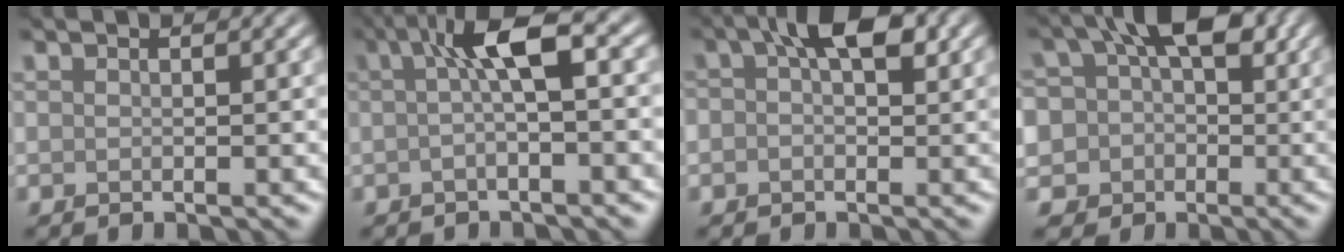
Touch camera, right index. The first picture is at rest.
{"total": 4.7, "force": [0.6, 1.0, 4.6], "torque": [-0.077, 0.021, 0.002]}
{"total": 4.8, "force": [1.5, 2.5, 3.8], "torque": [-0.050, 0.014, 0.009]}
{"total": 10.3, "force": [0.1, 9.0, 5.0], "torque": [-0.062, 0.026, -0.041]}